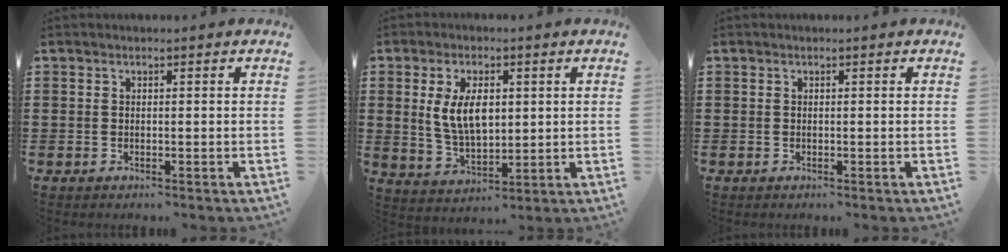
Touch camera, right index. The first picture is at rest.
{"total": 7.6, "force": [1.4, 4.0, 6.4], "torque": [-0.131, 0.005, 0.021]}
{"total": 0.0}